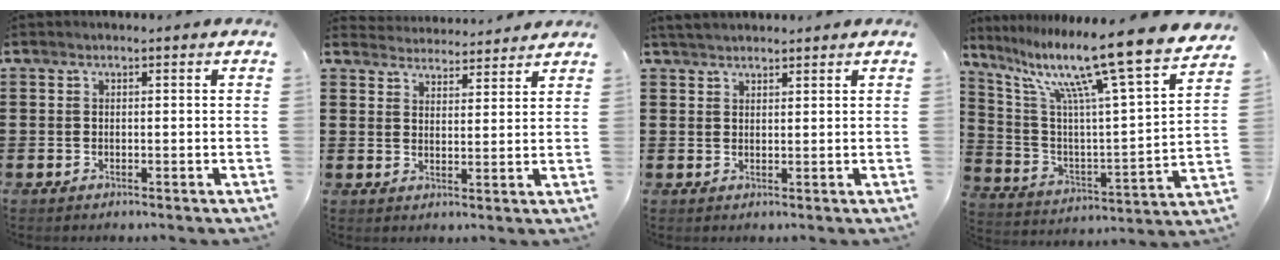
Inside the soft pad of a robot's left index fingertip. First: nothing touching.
{"total": 3.6, "force": [3.6, 0.3, -0.2], "torque": [-0.008, -0.018, 0.064]}
{"total": 0.7, "force": [0.6, 0.4, 0.0], "torque": [-0.002, 0.002, 0.012]}
{"total": 13.7, "force": [10.7, -0.4, 8.5], "torque": [-0.175, -0.085, 0.163]}